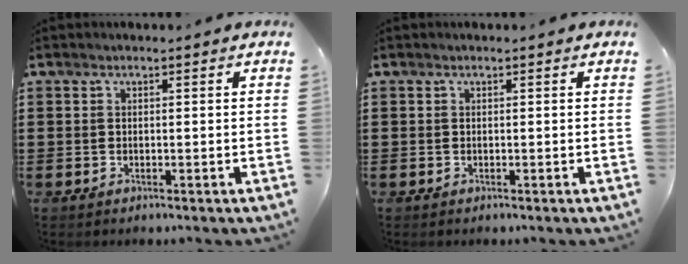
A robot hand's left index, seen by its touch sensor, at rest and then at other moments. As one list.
[{"total": 0.0}]